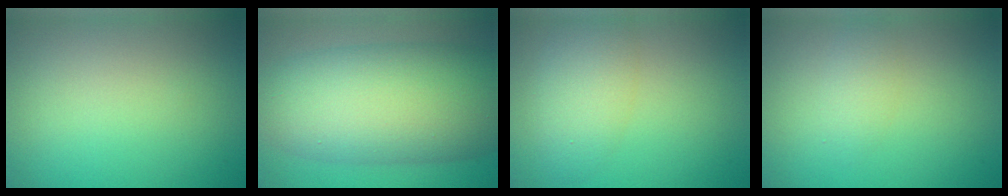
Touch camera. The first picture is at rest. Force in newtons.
{"total": 13.8, "press": 13.8, "slide": 0.4}
{"total": 4.0, "press": 4.0, "slide": 0.2}
{"total": 1.6, "press": 1.6, "slide": 0.0}